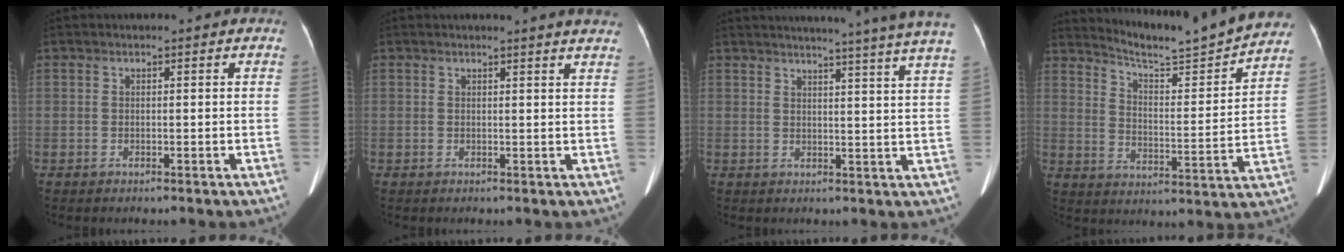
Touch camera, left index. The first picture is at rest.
{"total": 6.0, "force": [5.6, -0.4, 2.1], "torque": [-0.024, -0.001, 0.041]}
{"total": 19.7, "force": [17.6, -1.9, 8.7], "torque": [-0.130, -0.050, 0.203]}
{"total": 16.1, "force": [15.6, -0.6, 4.2], "torque": [-0.081, -0.038, 0.221]}